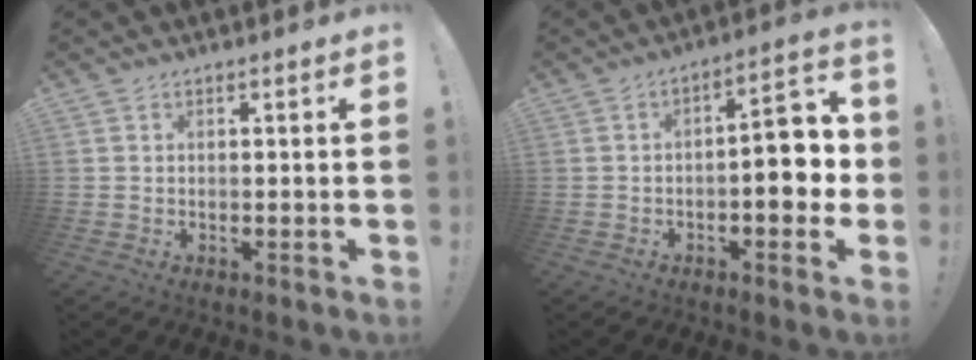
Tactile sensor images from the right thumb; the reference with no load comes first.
{"total": 11.8, "force": [-1.6, 5.1, 10.5], "torque": [-0.131, 0.014, -0.028]}